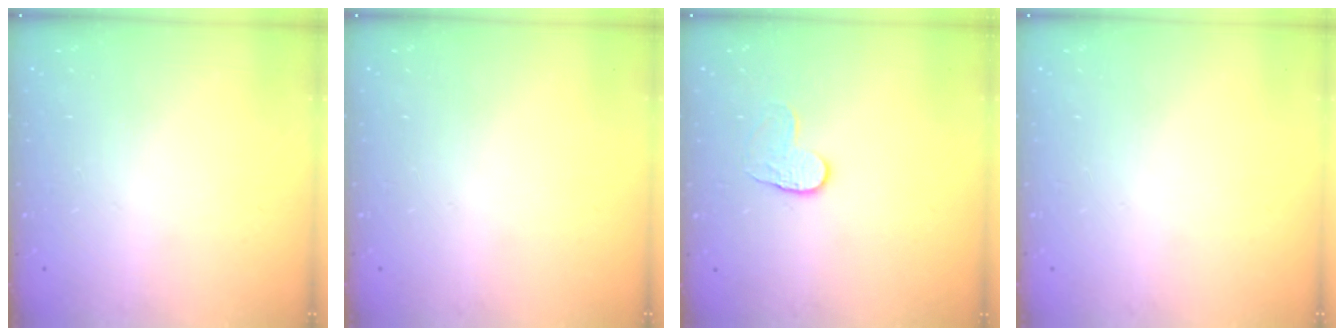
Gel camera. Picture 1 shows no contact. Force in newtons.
{"total": 0.0}
{"total": 5.0, "press": 4.9, "slide": 0.5}
{"total": 0.0}